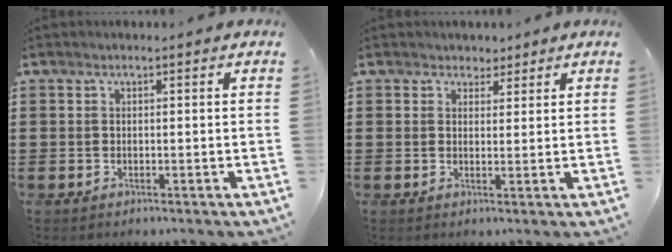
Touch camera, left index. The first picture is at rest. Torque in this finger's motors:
{"motor_torque": [0.24, -0.21, 0.02, 0.01]}